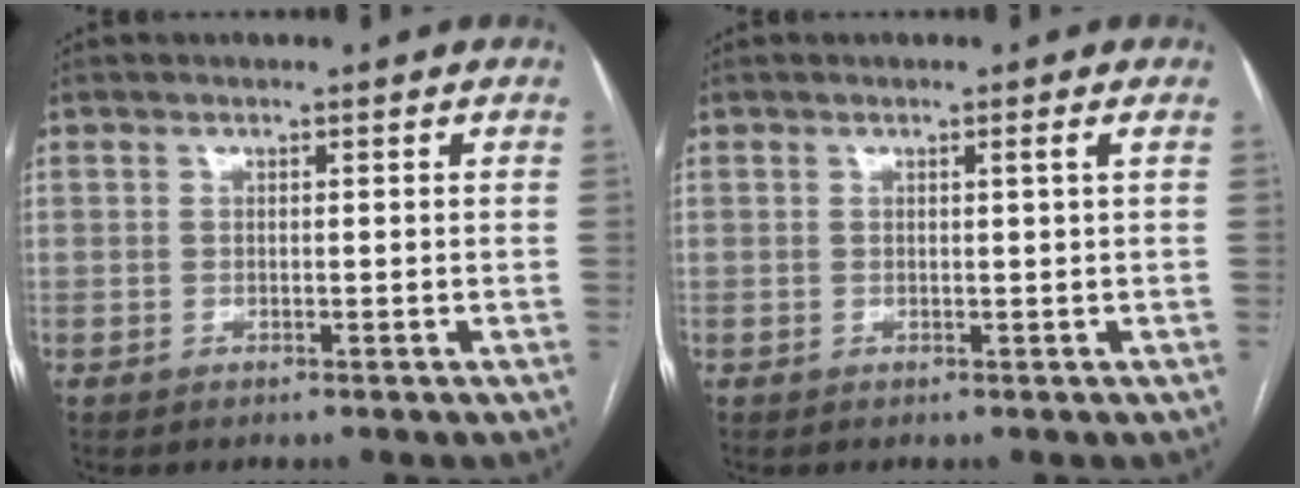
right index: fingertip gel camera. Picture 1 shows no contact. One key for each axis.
{"total": 0.8, "fx": 0.2, "fy": -0.4, "fz": 0.7, "tx": -0.014, "ty": -0.003, "tz": 0.007}